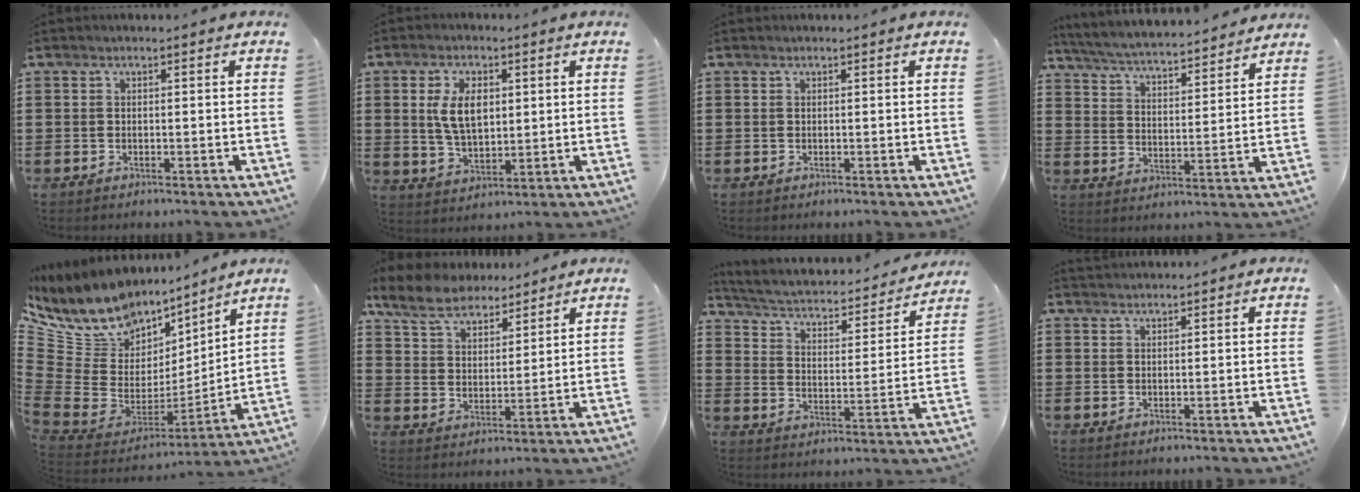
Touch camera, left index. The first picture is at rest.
{"total": 7.0, "force": [1.8, 3.8, 5.5], "torque": [-0.117, 0.007, 0.027]}
{"total": 0.0}
{"total": 4.5, "force": [4.4, -0.3, 0.9], "torque": [-0.041, -0.034, 0.069]}
{"total": 10.0, "force": [7.2, 6.5, 2.4], "torque": [-0.096, -0.057, 0.135]}
{"total": 7.5, "force": [6.5, 2.7, 2.7], "torque": [-0.080, -0.013, 0.120]}
{"total": 2.9, "force": [2.3, 1.0, 1.5], "torque": [-0.046, -0.024, 0.027]}
{"total": 1.3, "force": [1.3, 0.0, 0.0], "torque": [-0.003, -0.001, 0.026]}